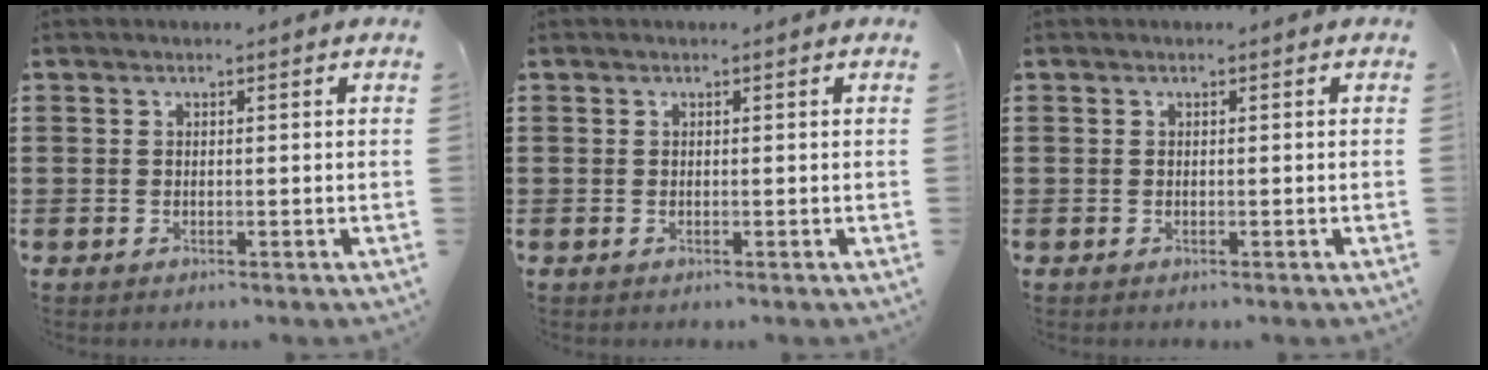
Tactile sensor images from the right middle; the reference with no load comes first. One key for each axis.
{"total": 0.0}
{"total": 0.0}